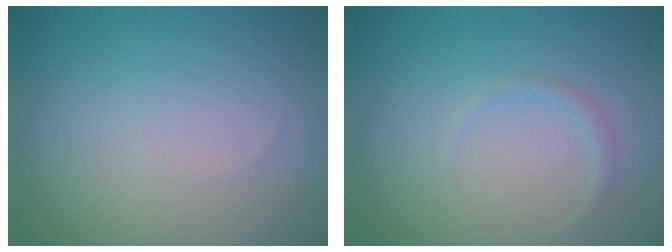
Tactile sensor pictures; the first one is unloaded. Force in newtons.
{"total": 0.7, "press": 0.7, "slide": 0.1}